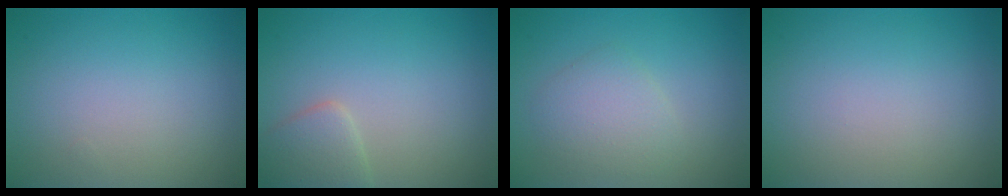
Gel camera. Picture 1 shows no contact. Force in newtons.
{"total": 2.3, "press": 2.3, "slide": 0.1}
{"total": 2.8, "press": 2.8, "slide": 0.1}
{"total": 0.0}